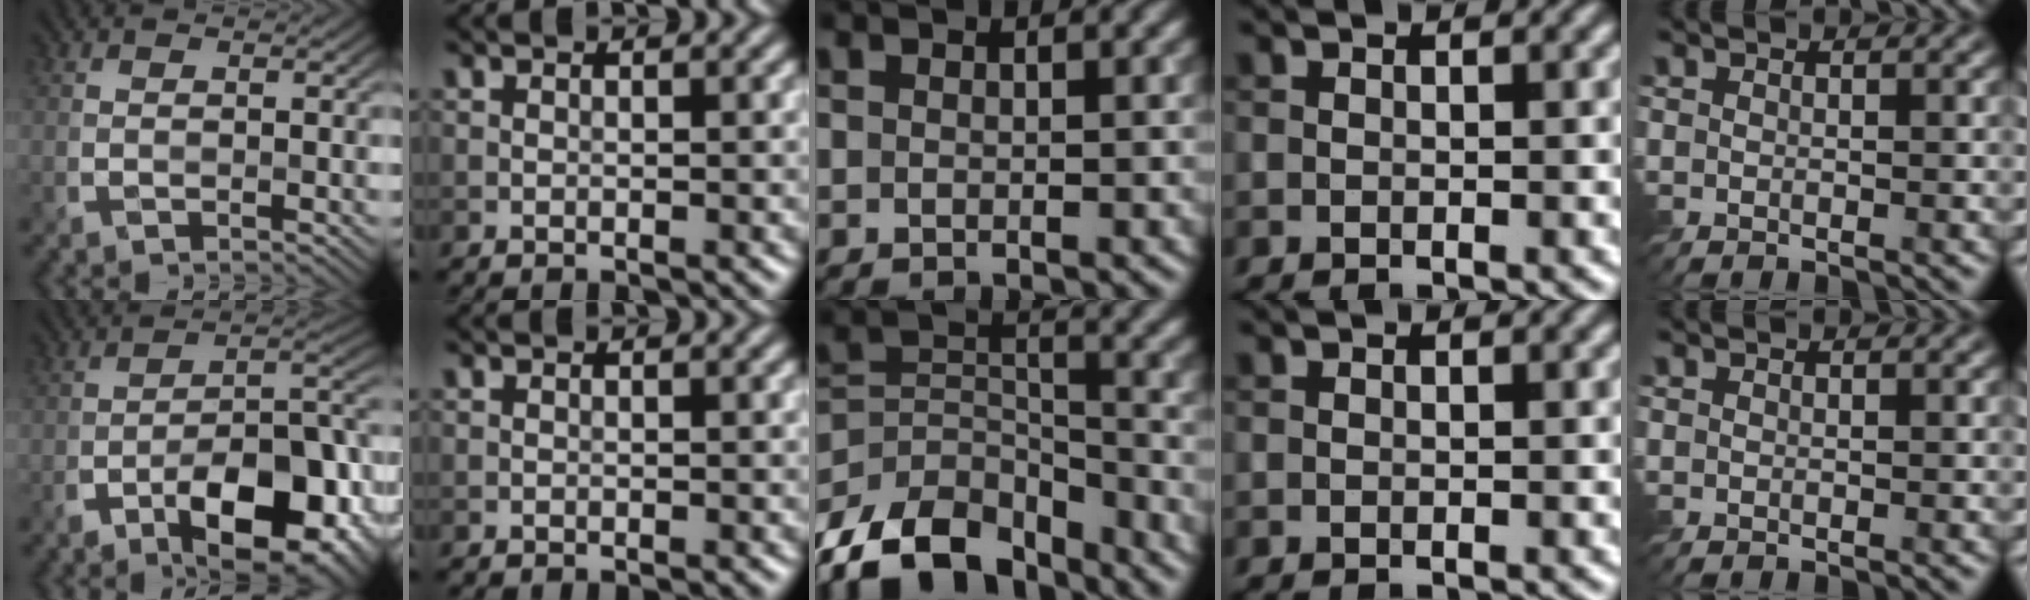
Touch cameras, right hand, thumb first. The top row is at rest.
{"thumb": {"total": 13.7, "force": [-7.1, 5.8, 10.2], "torque": [-0.151, -0.001, -0.115]}, "middle": {"total": 12.0, "force": [-9.3, 5.8, 4.8], "torque": [-0.089, -0.003, -0.159]}}